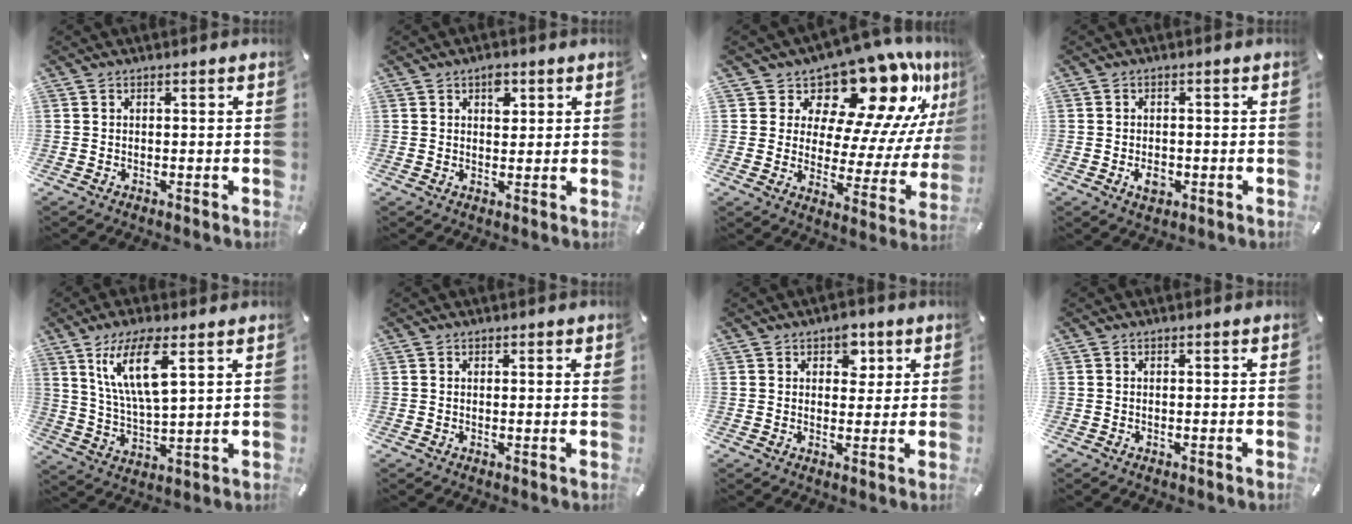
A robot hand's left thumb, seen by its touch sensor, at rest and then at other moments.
{"total": 3.5, "force": [1.6, 2.2, 2.2], "torque": [-0.014, -0.007, 0.021]}
{"total": 16.9, "force": [13.6, 6.7, 7.5], "torque": [-0.101, -0.134, 0.221]}
{"total": 3.6, "force": [-1.1, 2.5, 2.3], "torque": [-0.038, 0.000, -0.022]}
{"total": 13.0, "force": [6.9, 4.2, 10.1], "torque": [-0.222, -0.015, 0.118]}
{"total": 0.7, "force": [0.5, 0.3, 0.5], "torque": [-0.001, -0.001, 0.007]}
{"total": 5.2, "force": [2.6, 3.9, 2.5], "torque": [-0.011, -0.008, 0.037]}
{"total": 0.0}